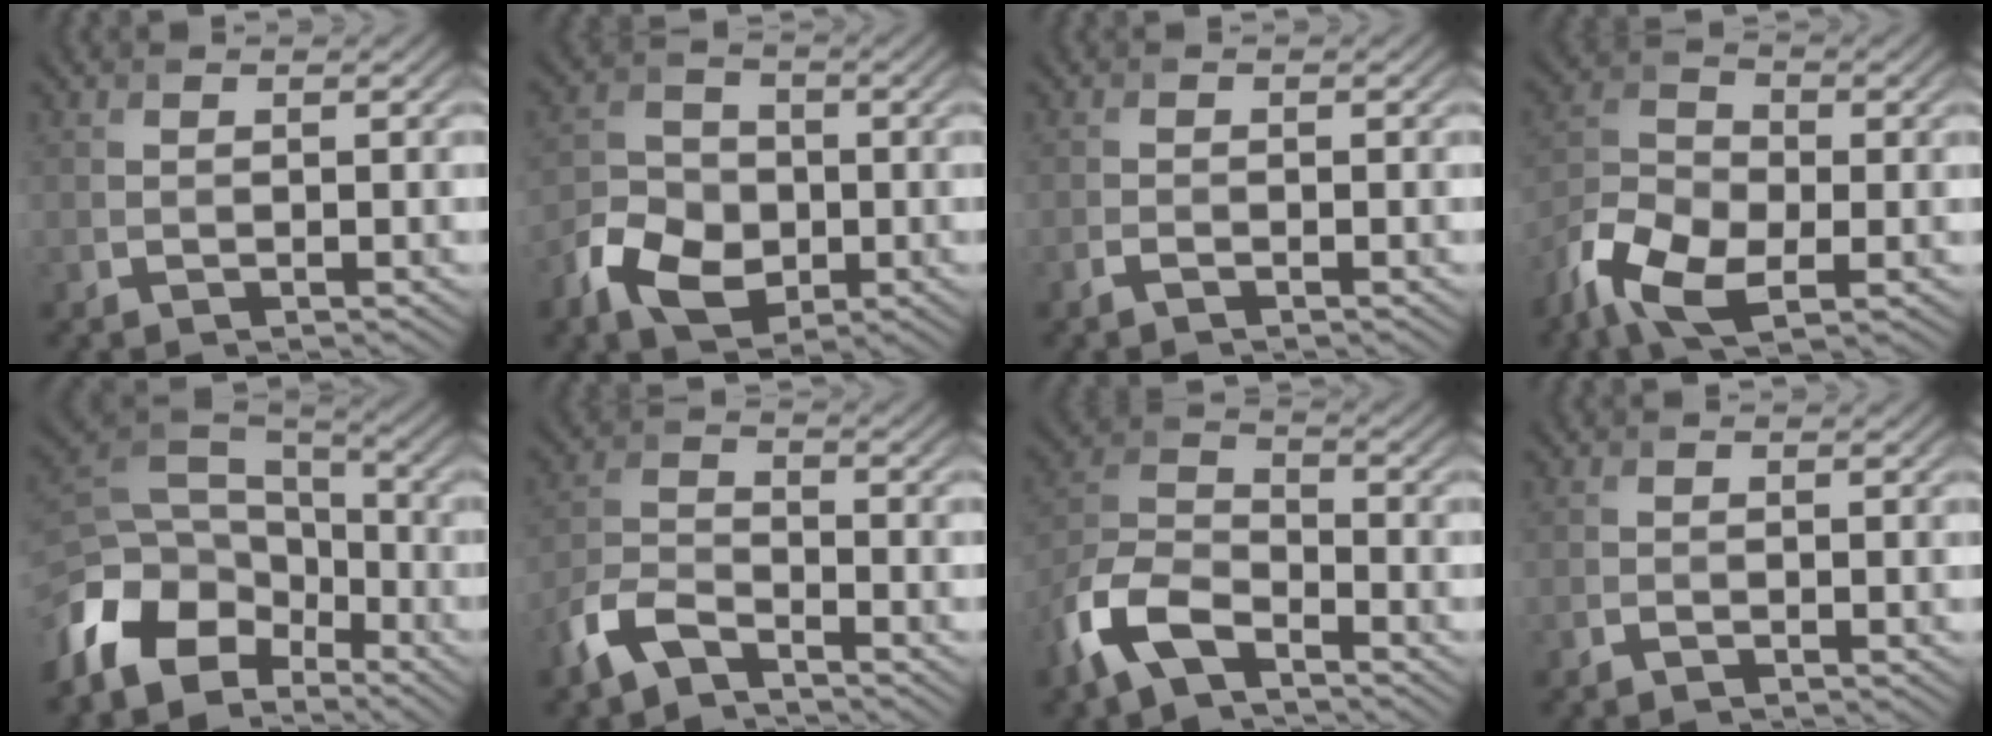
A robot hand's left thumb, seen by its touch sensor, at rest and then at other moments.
{"total": 7.6, "force": [-3.1, 5.5, 4.1], "torque": [-0.090, -0.009, -0.069]}
{"total": 1.0, "force": [-0.7, 0.3, 0.6], "torque": [-0.014, 0.000, -0.016]}
{"total": 9.4, "force": [-5.0, 4.9, 6.3], "torque": [-0.139, -0.014, -0.109]}
{"total": 14.0, "force": [-7.6, 8.8, 7.7], "torque": [-0.195, -0.033, -0.139]}
{"total": 5.7, "force": [-4.2, 2.2, 3.2], "torque": [-0.074, -0.004, -0.102]}
{"total": 9.2, "force": [-5.8, 4.1, 5.8], "torque": [-0.134, -0.005, -0.137]}
{"total": 0.7, "force": [-0.5, 0.3, 0.3], "torque": [-0.007, -0.002, -0.009]}